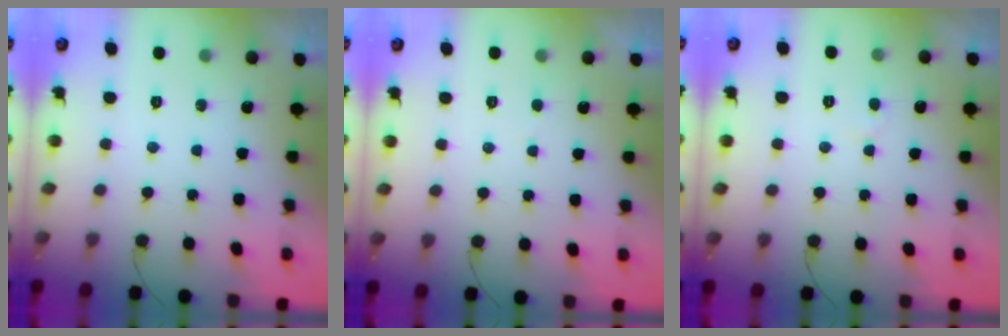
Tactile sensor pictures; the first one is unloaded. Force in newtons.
{"total": 1.9, "press": 1.9, "slide": 0.3}
{"total": 3.0, "press": 3.0, "slide": 0.4}